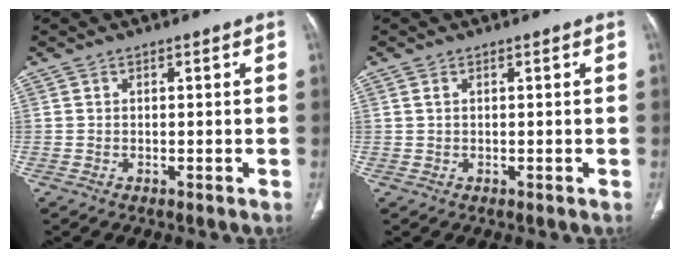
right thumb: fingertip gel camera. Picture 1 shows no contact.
{"total": 0.9, "force": [0.4, 0.4, 0.7], "torque": [-0.018, 0.008, 0.013]}